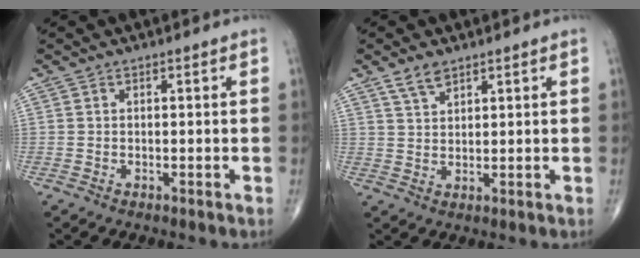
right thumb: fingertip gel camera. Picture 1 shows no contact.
{"total": 3.7, "force": [2.7, 1.7, 1.9], "torque": [-0.031, -0.011, 0.055]}